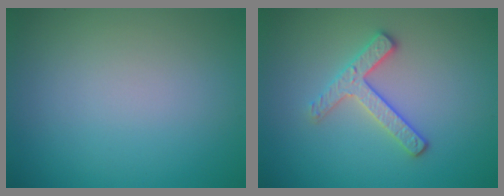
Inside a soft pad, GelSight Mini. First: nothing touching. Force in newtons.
{"total": 2.8, "press": 2.6, "slide": 1.1}